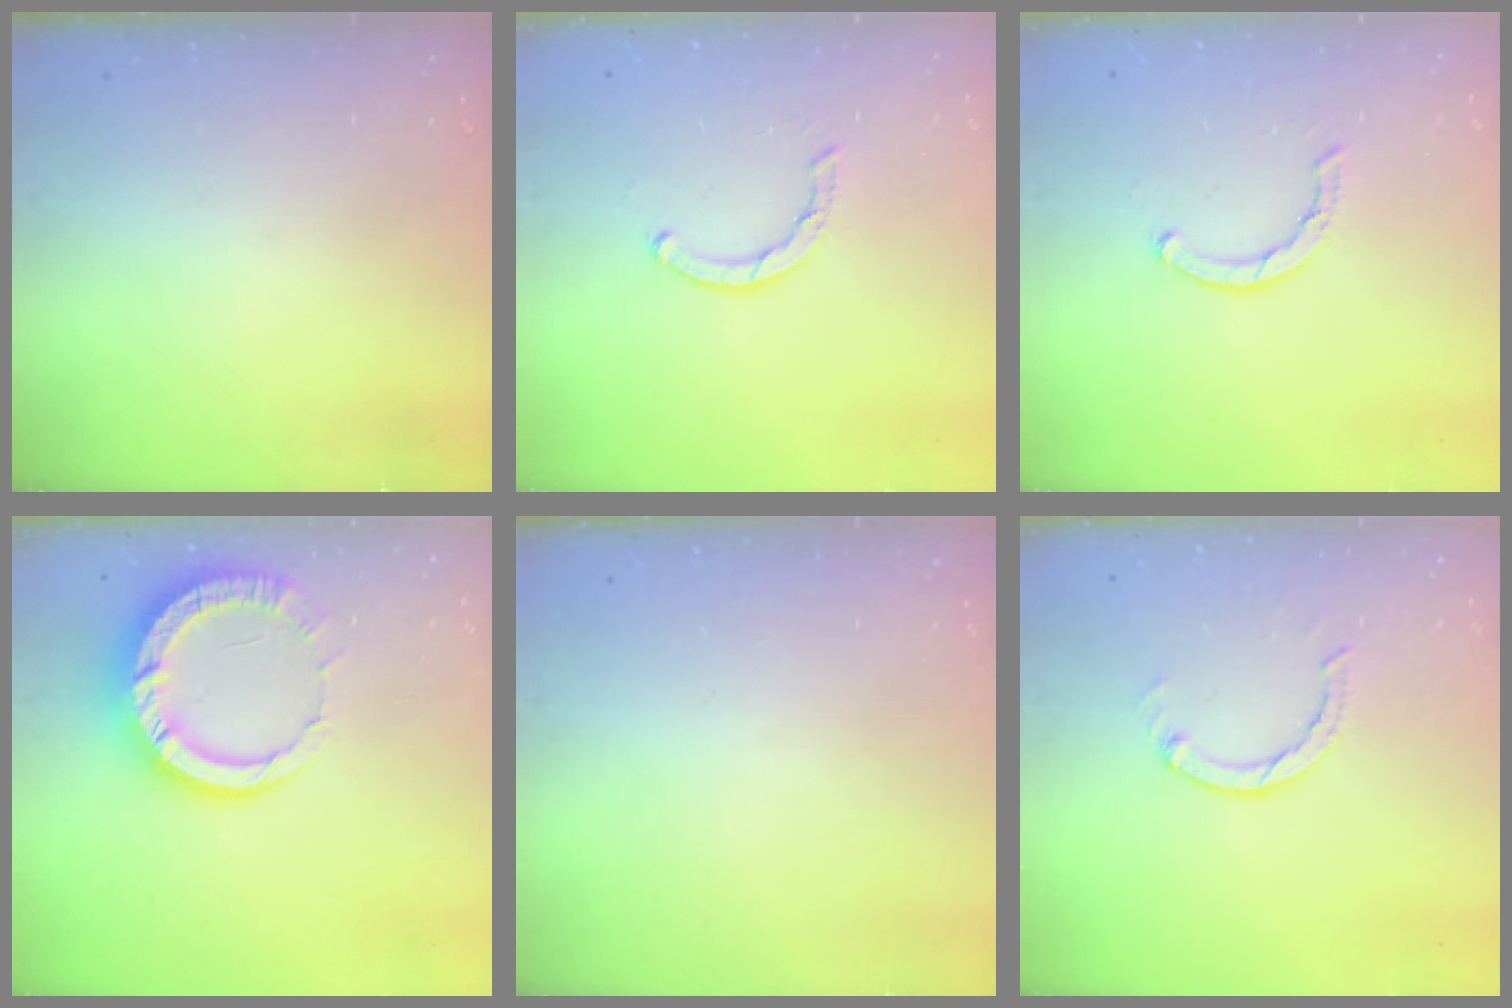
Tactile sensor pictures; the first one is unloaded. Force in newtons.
{"total": 1.6, "press": 1.6, "slide": 0.1}
{"total": 1.6, "press": 1.6, "slide": 0.1}
{"total": 11.3, "press": 11.2, "slide": 1.2}
{"total": 0.0}
{"total": 1.3, "press": 1.2, "slide": 0.3}